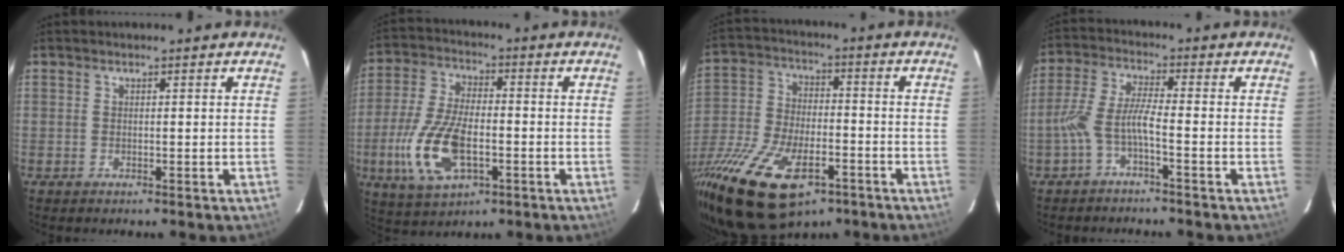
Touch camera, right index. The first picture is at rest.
{"total": 14.5, "force": [-4.2, 6.9, 12.1], "torque": [-0.264, -0.006, -0.074]}
{"total": 28.3, "force": [-15.5, 14.0, 19.1], "torque": [-0.420, -0.058, -0.259]}
{"total": 5.7, "force": [-2.7, 0.5, 5.0], "torque": [-0.119, 0.009, -0.052]}